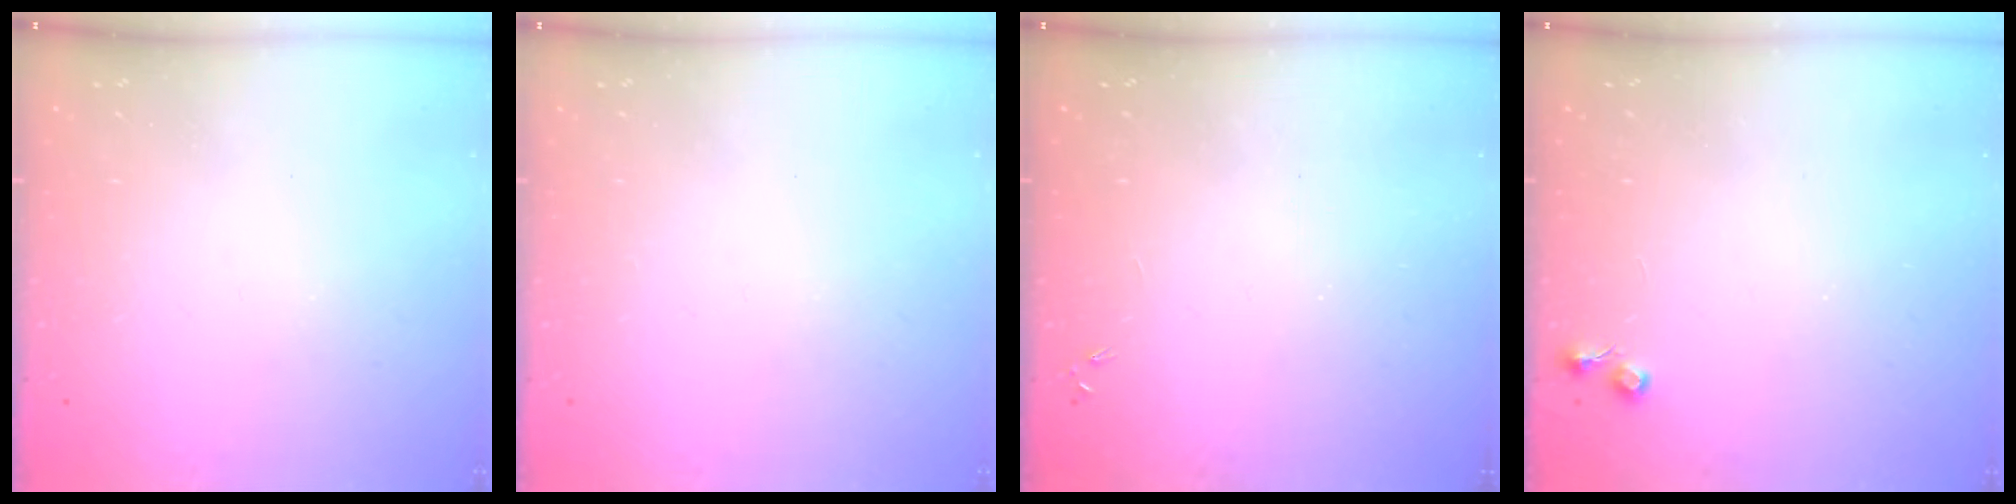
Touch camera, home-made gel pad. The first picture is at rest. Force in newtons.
{"total": 0.0}
{"total": 0.0}
{"total": 4.6, "press": 4.5, "slide": 0.6}